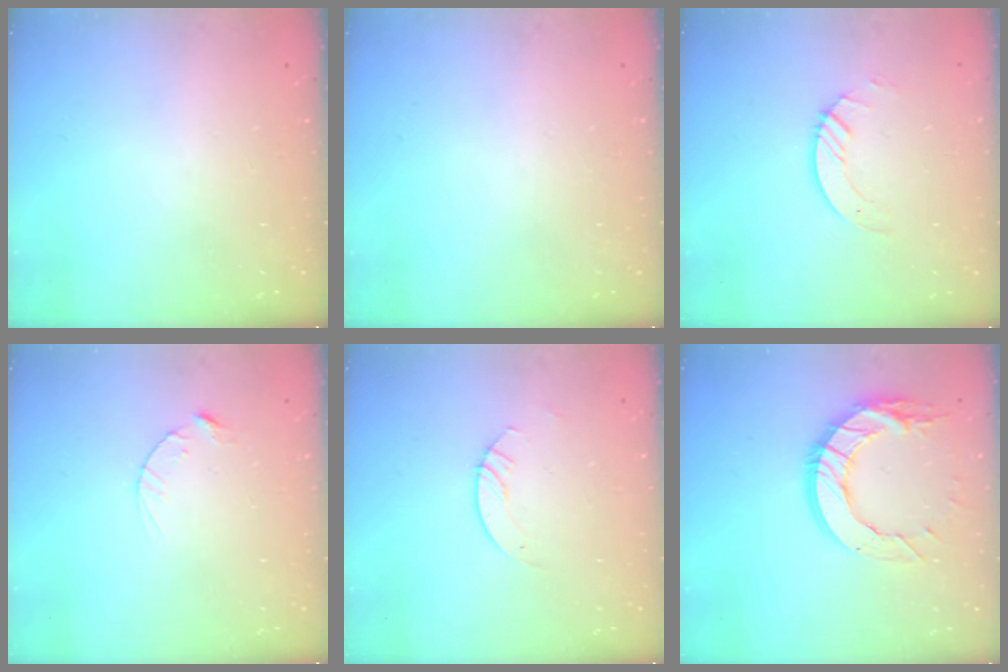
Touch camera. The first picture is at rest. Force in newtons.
{"total": 0.0}
{"total": 3.2, "press": 3.2, "slide": 0.3}
{"total": 2.8, "press": 2.8, "slide": 0.4}
{"total": 2.1, "press": 2.1, "slide": 0.2}
{"total": 15.4, "press": 15.3, "slide": 1.5}